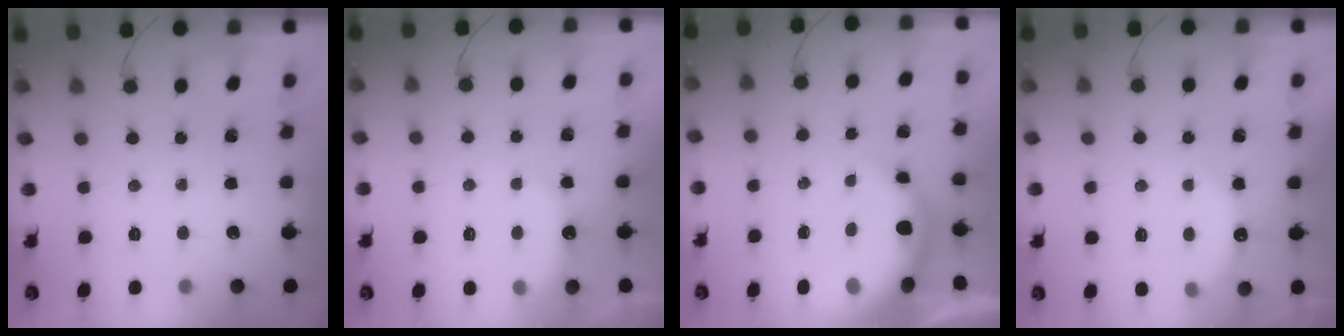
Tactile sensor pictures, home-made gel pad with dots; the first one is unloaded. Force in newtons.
{"total": 7.8, "press": 7.6, "slide": 1.5}
{"total": 7.5, "press": 7.3, "slide": 1.6}
{"total": 6.5, "press": 6.3, "slide": 1.4}